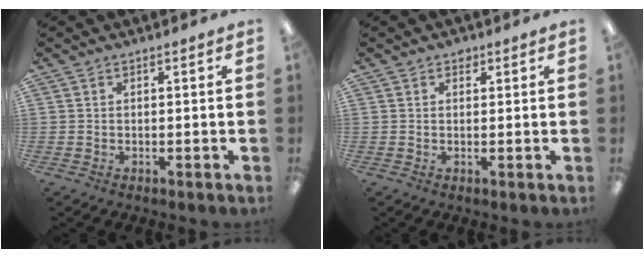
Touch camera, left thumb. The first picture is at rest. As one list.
[{"total": 1.5, "force": [1.0, 1.0, 0.5], "torque": [-0.003, -0.001, 0.016]}]